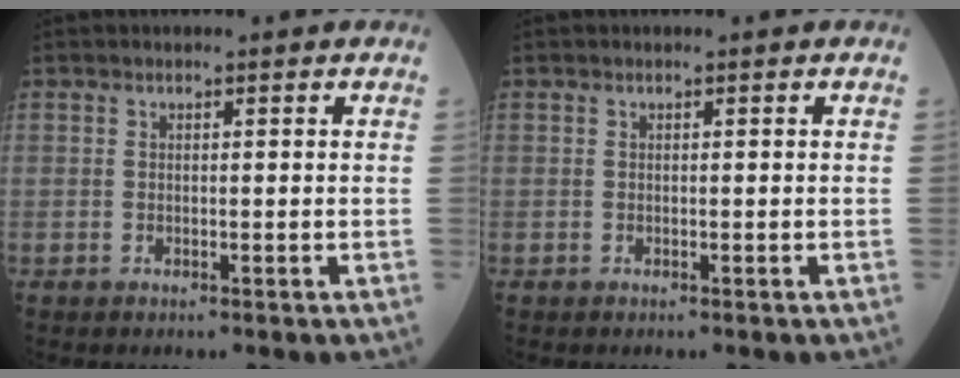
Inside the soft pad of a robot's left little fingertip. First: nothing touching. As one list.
[{"total": 0.0}]